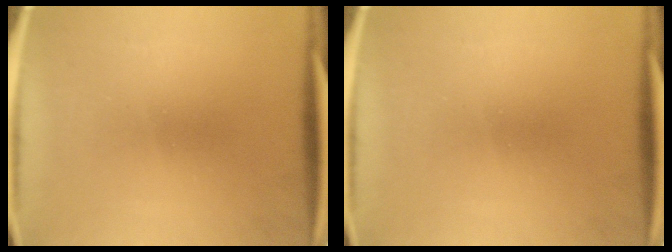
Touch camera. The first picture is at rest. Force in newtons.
{"total": 0.0}